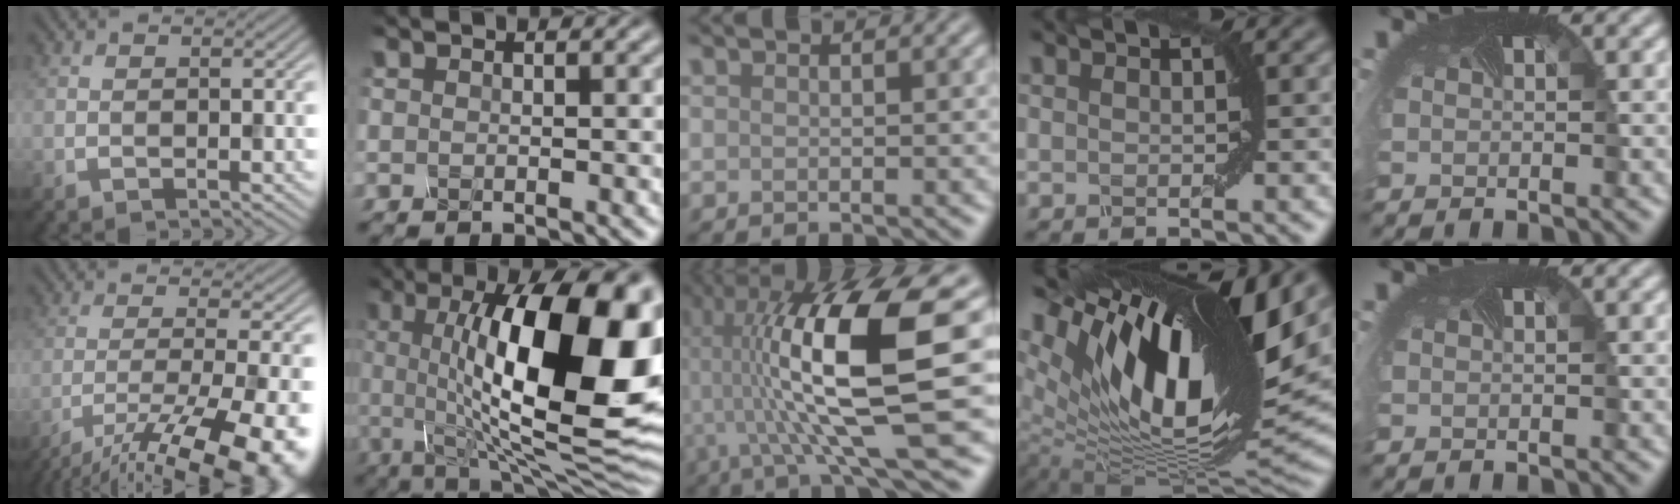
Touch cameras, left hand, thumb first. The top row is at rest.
{"thumb": {"total": 15.9, "force": [-10.7, 3.4, 11.3], "torque": [-0.174, -0.034, -0.152]}, "index": {"total": 19.2, "force": [2.7, 7.0, 17.6], "torque": [-0.239, 0.009, 0.042]}, "middle": {"total": 14.3, "force": [1.3, 2.8, 14.0], "torque": [-0.250, 0.008, 0.035]}, "ring": {"total": 17.1, "force": [6.6, 7.4, 13.9], "torque": [-0.253, 0.006, 0.118]}}